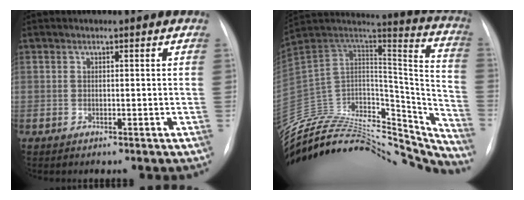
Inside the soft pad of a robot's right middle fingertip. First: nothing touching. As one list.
[{"total": 39.4, "force": [-35.7, 11.2, 12.2], "torque": [-0.209, -0.011, -0.510]}]